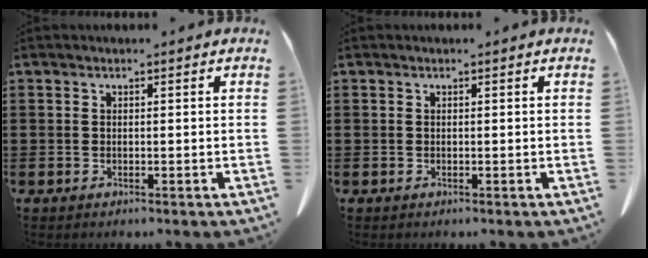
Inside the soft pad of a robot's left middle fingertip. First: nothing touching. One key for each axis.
{"total": 0.0}